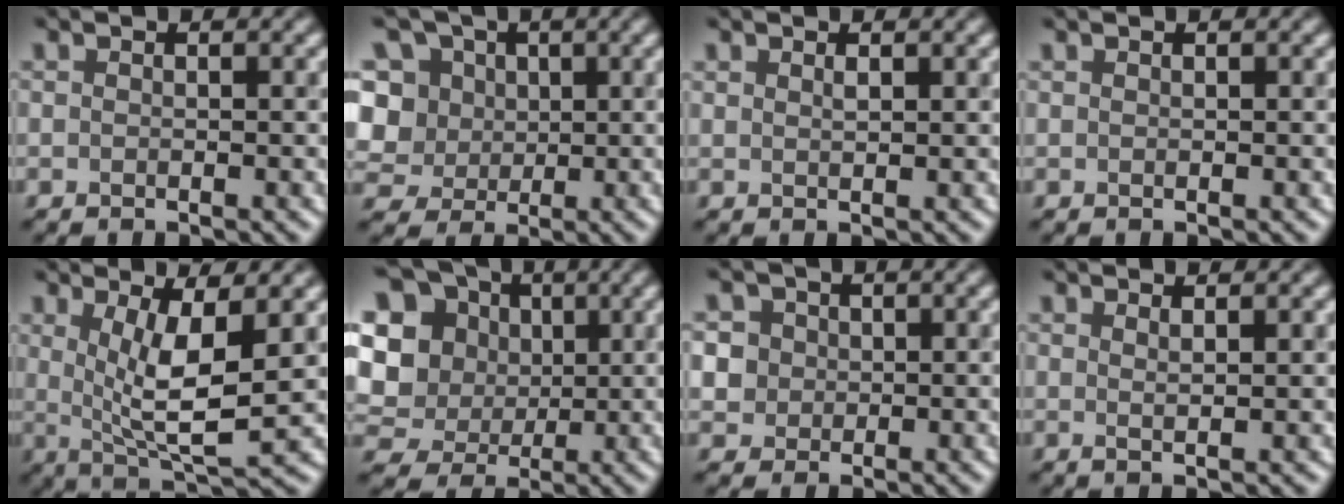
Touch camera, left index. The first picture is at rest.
{"total": 11.7, "force": [3.5, 10.0, 5.0], "torque": [-0.130, 0.040, 0.046]}
{"total": 0.7, "force": [0.5, 0.2, 0.4], "torque": [-0.010, 0.001, 0.012]}
{"total": 0.0}
{"total": 6.0, "force": [1.2, 1.4, 5.7], "torque": [-0.103, -0.013, 0.030]}
{"total": 15.1, "force": [3.6, 13.5, 5.6], "torque": [-0.179, 0.026, 0.057]}
{"total": 5.3, "force": [1.0, 4.9, 1.6], "torque": [-0.038, 0.036, 0.001]}
{"total": 1.4, "force": [1.0, 0.2, 1.0], "torque": [-0.008, 0.000, 0.012]}